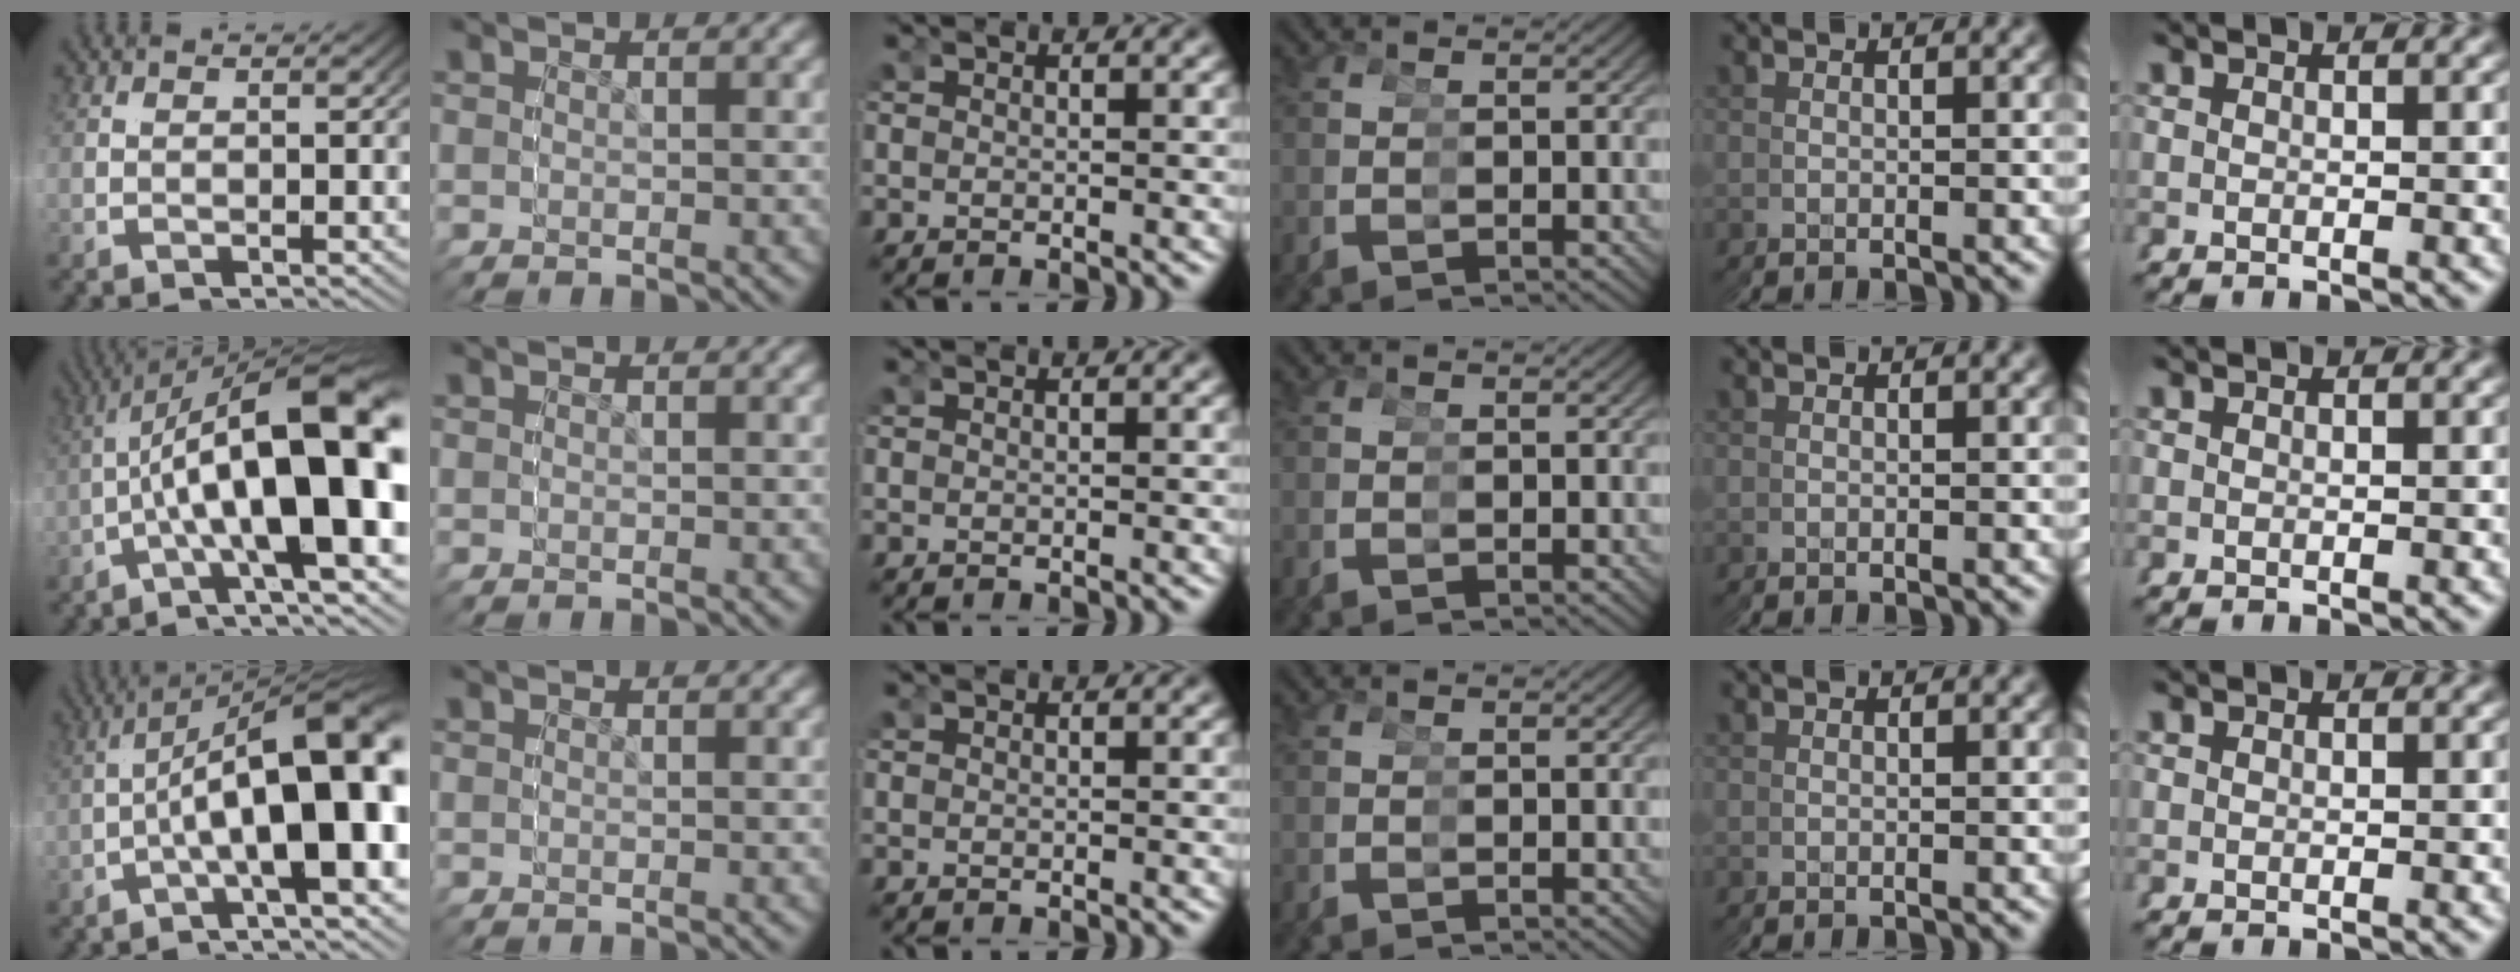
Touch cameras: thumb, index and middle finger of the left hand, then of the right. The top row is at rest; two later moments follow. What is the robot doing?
{"motion": "grasp_and_lifting", "object": "cubes"}